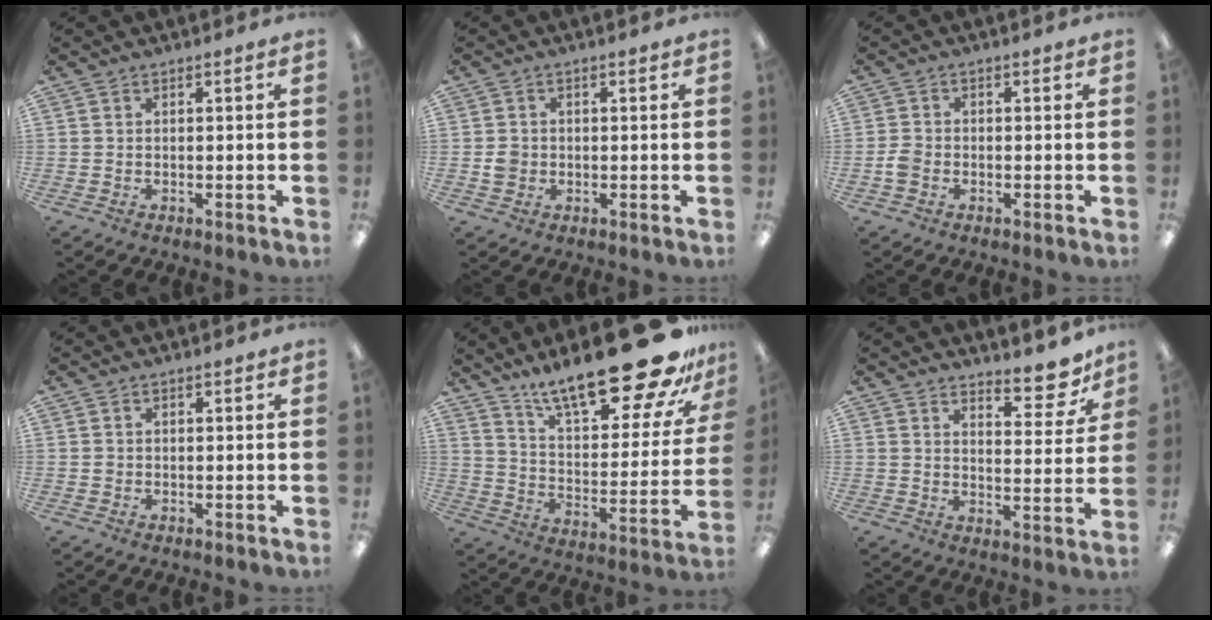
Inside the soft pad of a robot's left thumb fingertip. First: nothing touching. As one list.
[{"total": 2.8, "force": [-0.3, 2.6, 1.0], "torque": [-0.009, 0.001, -0.008]}, {"total": 2.8, "force": [-1.1, 2.2, 1.4], "torque": [-0.023, 0.006, -0.019]}, {"total": 0.7, "force": [0.1, 0.7, 0.1], "torque": [-0.002, 0.006, 0.000]}, {"total": 26.3, "force": [19.7, 7.2, 15.9], "torque": [-0.236, -0.136, 0.322]}, {"total": 9.2, "force": [7.7, 3.1, 4.1], "torque": [-0.038, -0.058, 0.131]}]